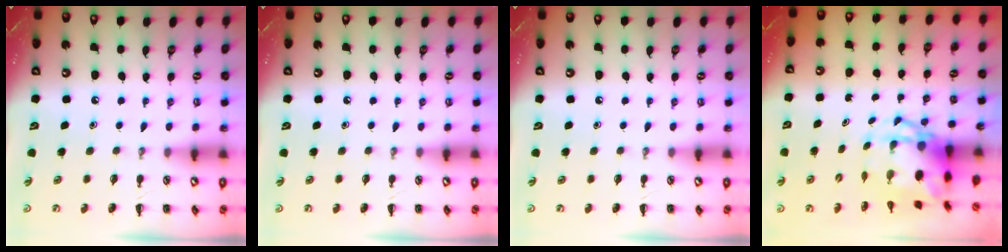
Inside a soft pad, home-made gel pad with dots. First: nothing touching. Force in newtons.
{"total": 0.0}
{"total": 0.0}
{"total": 5.6, "press": 5.4, "slide": 1.6}